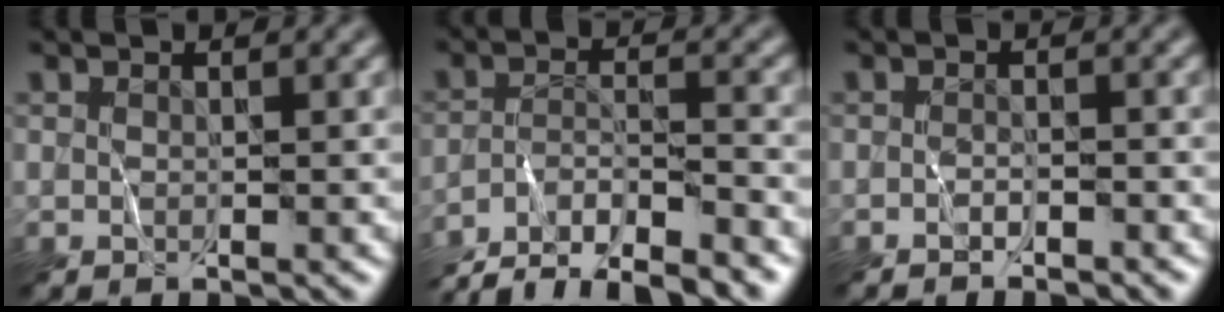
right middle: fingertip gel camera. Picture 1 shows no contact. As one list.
[{"total": 8.2, "force": [-7.5, 1.5, 3.0], "torque": [-0.038, -0.006, -0.125]}, {"total": 1.3, "force": [-1.3, 0.0, 0.3], "torque": [0.001, 0.003, -0.023]}]